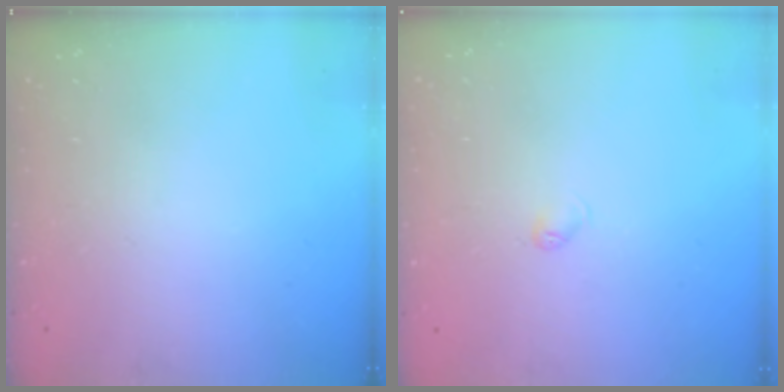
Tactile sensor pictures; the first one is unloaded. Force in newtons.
{"total": 2.6, "press": 2.6, "slide": 0.4}